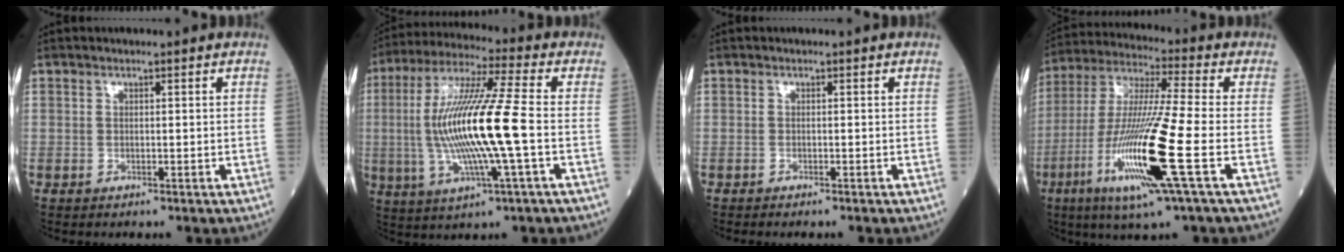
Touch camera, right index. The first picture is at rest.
{"total": 16.2, "force": [-1.2, 0.3, 16.2], "torque": [-0.328, 0.005, -0.025]}
{"total": 1.1, "force": [-1.0, -0.1, 0.6], "torque": [-0.005, 0.001, -0.011]}
{"total": 17.6, "force": [-5.7, -0.5, 16.6], "torque": [-0.349, -0.024, -0.112]}